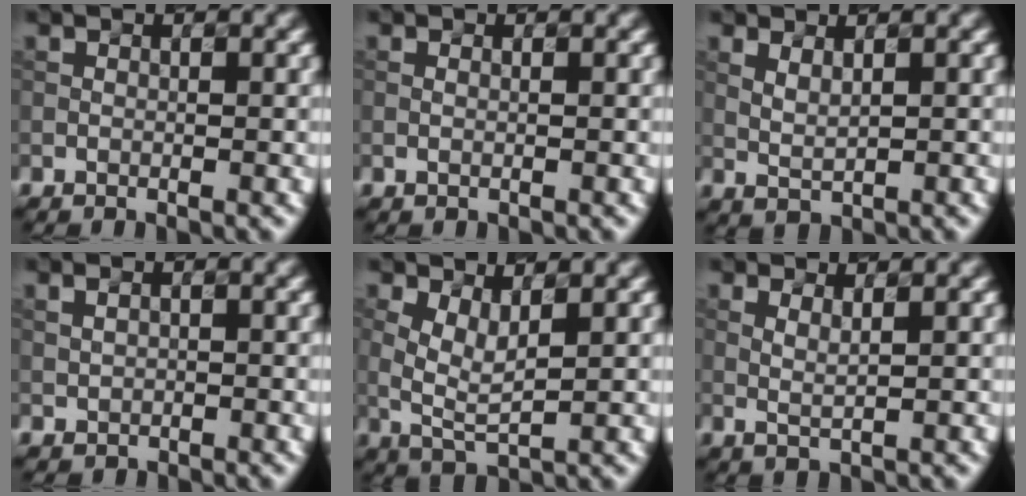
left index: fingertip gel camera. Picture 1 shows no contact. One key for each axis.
{"total": 0.5, "fx": 0.2, "fy": 0.2, "fz": 0.5, "tx": -0.013, "ty": -0.005, "tz": -0.001}
{"total": 1.5, "fx": 0.8, "fy": 0.4, "fz": 1.3, "tx": -0.031, "ty": -0.005, "tz": 0.021}
{"total": 0.9, "fx": 0.1, "fy": 0.8, "fz": 0.5, "tx": -0.010, "ty": -0.001, "tz": 0.003}
{"total": 3.4, "fx": 1.1, "fy": 1.2, "fz": 3.0, "tx": -0.070, "ty": -0.006, "tz": 0.024}
{"total": 1.6, "fx": 0.8, "fy": 0.4, "fz": 1.3, "tx": -0.026, "ty": -0.004, "tz": 0.012}